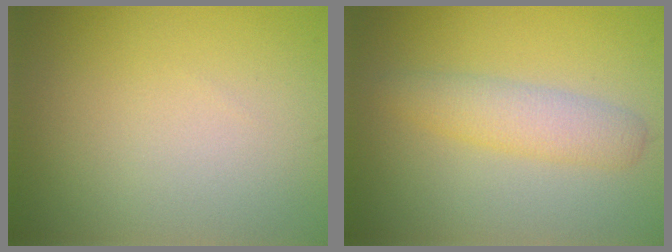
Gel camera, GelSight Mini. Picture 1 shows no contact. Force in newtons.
{"total": 3.0, "press": 3.0, "slide": 0.1}